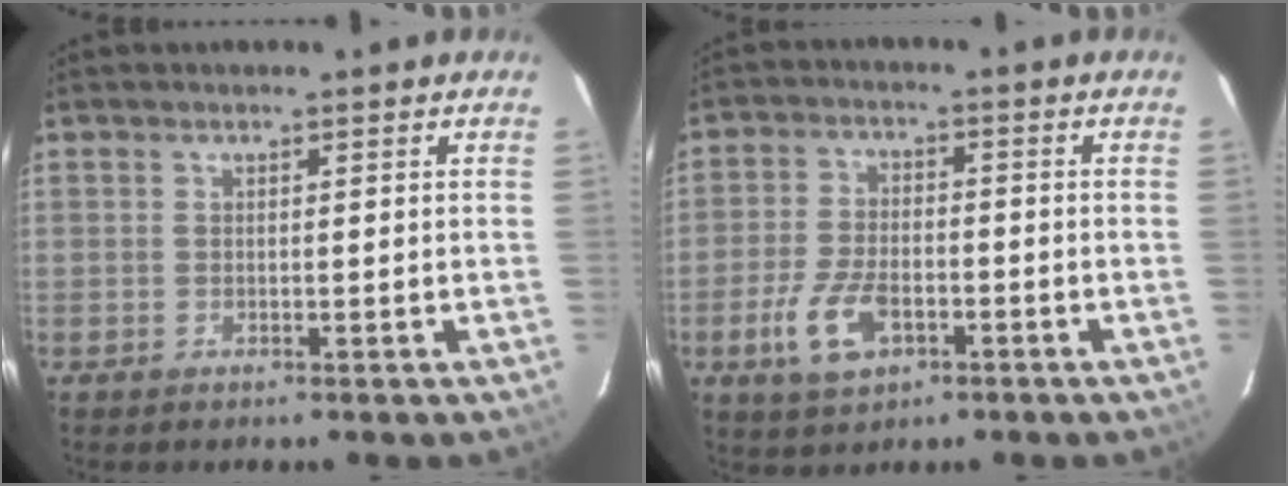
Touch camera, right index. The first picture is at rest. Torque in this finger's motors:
{"motor_torque": [0.31, -0.15, 0.18, 0.06]}